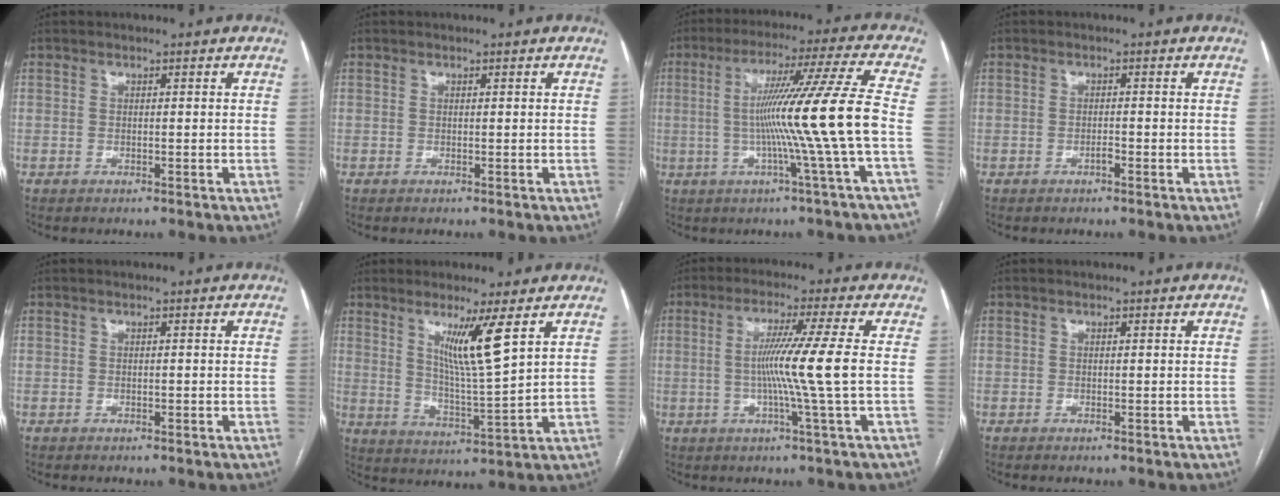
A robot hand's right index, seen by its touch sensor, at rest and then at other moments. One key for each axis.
{"total": 0.0}
{"total": 14.2, "fx": -2.0, "fy": -3.4, "fz": 13.7, "tx": -0.224, "ty": -0.001, "tz": -0.034}
{"total": 0.9, "fx": -0.6, "fy": 0.2, "fz": 0.7, "tx": -0.014, "ty": 0.001, "tz": -0.010}
{"total": 0.0}
{"total": 8.5, "fx": 4.2, "fy": -0.9, "fz": 7.3, "tx": -0.129, "ty": -0.022, "tz": 0.079}
{"total": 9.0, "fx": -0.4, "fy": -2.7, "fz": 8.6, "tx": -0.157, "ty": -0.005, "tz": -0.003}
{"total": 0.0}